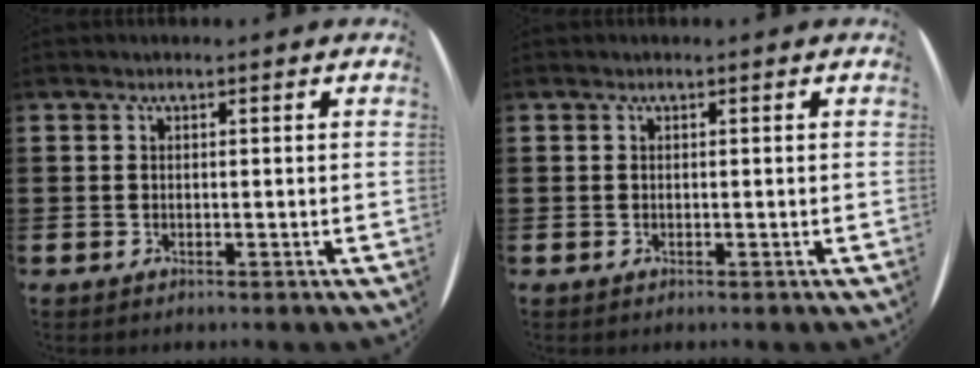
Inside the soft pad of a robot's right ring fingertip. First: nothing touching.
{"total": 0.0}